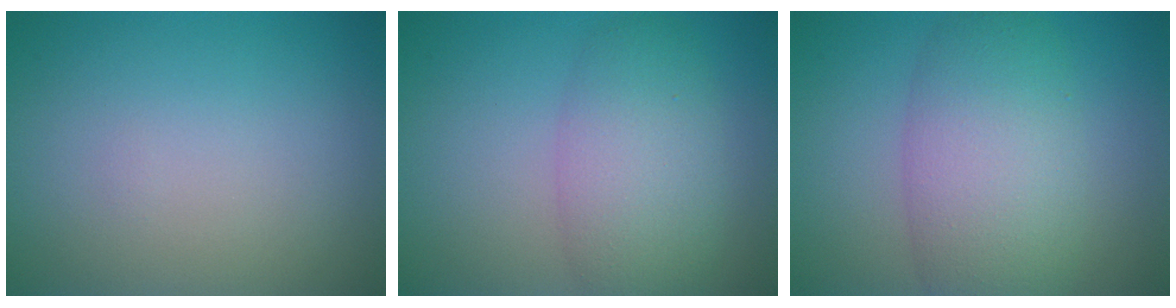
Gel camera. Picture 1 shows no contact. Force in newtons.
{"total": 5.2, "press": 5.2, "slide": 0.1}
{"total": 7.1, "press": 7.1, "slide": 0.2}